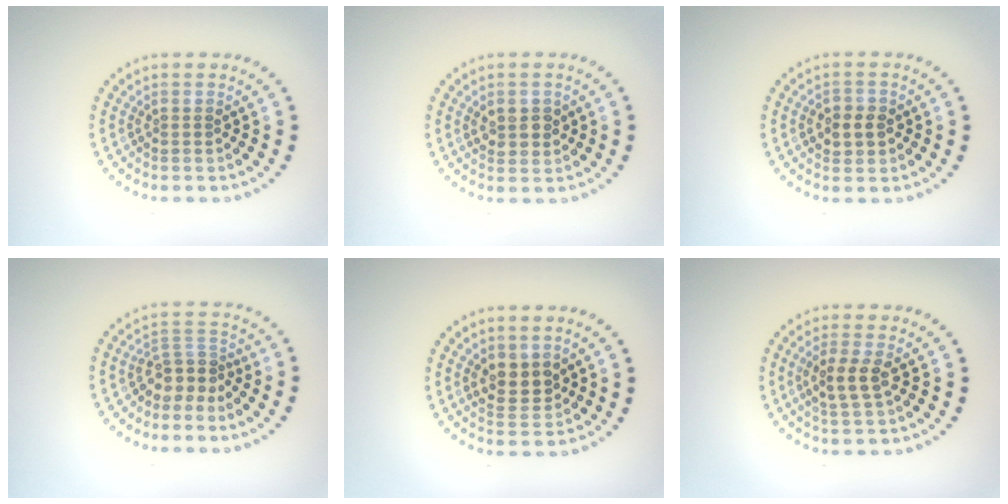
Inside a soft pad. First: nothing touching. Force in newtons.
{"total": 2.1, "press": 2.0, "slide": 0.4}
{"total": 2.4, "press": 2.4, "slide": 0.4}
{"total": 2.8, "press": 2.0, "slide": 2.0}
{"total": 2.7, "press": 2.6, "slide": 0.8}
{"total": 2.7, "press": 2.6, "slide": 0.7}